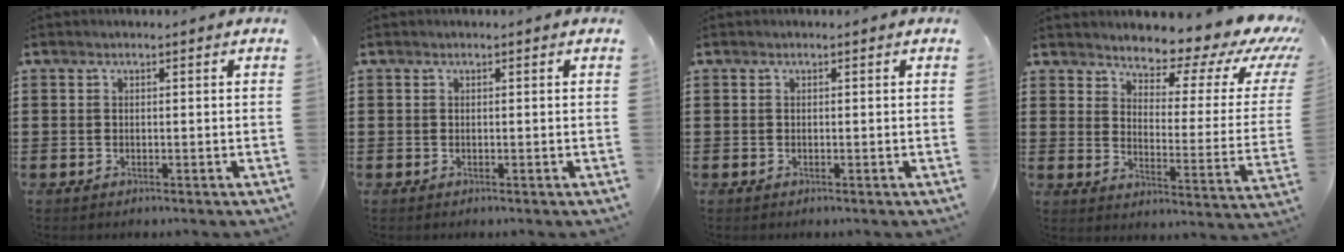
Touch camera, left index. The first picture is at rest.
{"total": 0.0}
{"total": 0.0}
{"total": 6.3, "force": [5.6, 1.8, 2.4], "torque": [-0.046, -0.050, 0.087]}